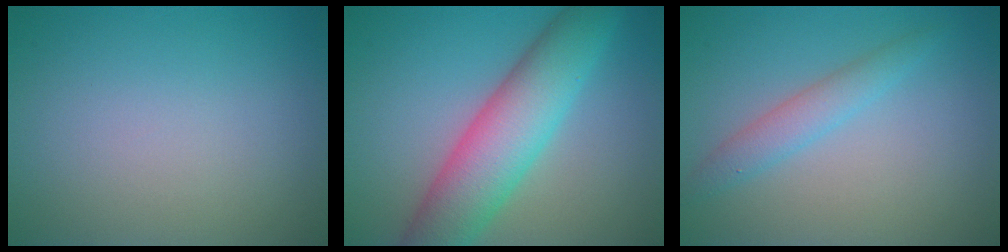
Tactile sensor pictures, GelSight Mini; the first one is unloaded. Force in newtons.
{"total": 8.0, "press": 8.0, "slide": 0.1}
{"total": 2.3, "press": 2.3, "slide": 0.1}